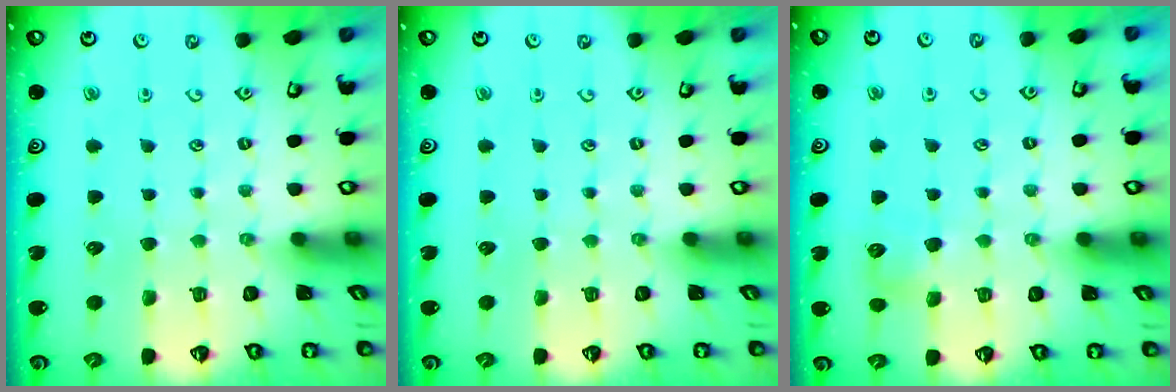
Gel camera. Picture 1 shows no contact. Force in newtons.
{"total": 0.0}
{"total": 5.3, "press": 5.3, "slide": 0.6}